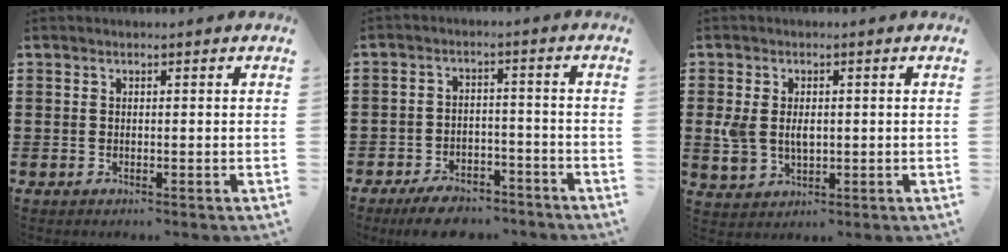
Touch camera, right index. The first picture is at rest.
{"total": 5.2, "force": [-4.7, 1.5, 1.6], "torque": [-0.026, 0.015, -0.089]}
{"total": 4.3, "force": [0.2, 3.0, 3.1], "torque": [-0.080, 0.005, -0.001]}